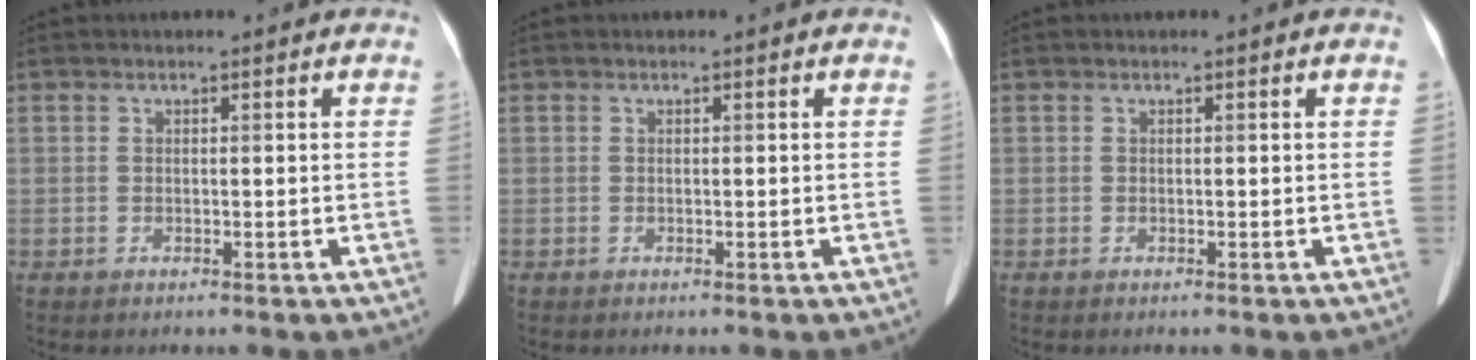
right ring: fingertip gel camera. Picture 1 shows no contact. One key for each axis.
{"total": 0.0}
{"total": 0.0}